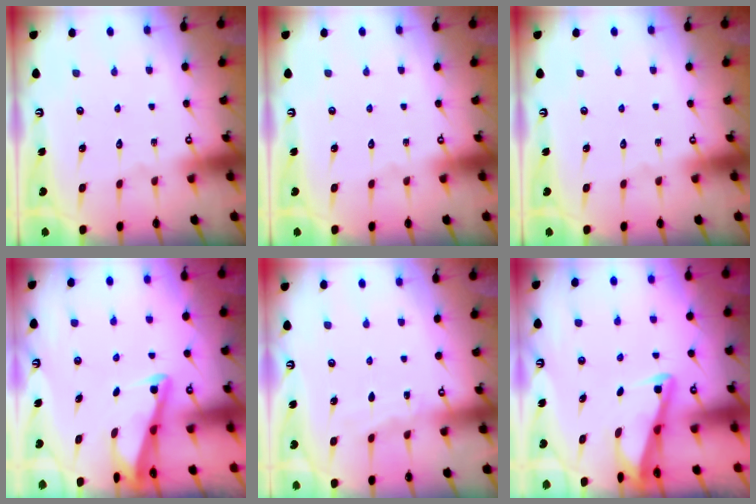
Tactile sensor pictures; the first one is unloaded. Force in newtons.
{"total": 0.0}
{"total": 0.0}
{"total": 2.7, "press": 2.7, "slide": 0.3}
{"total": 3.4, "press": 3.4, "slide": 0.1}
{"total": 2.8, "press": 2.8, "slide": 0.3}